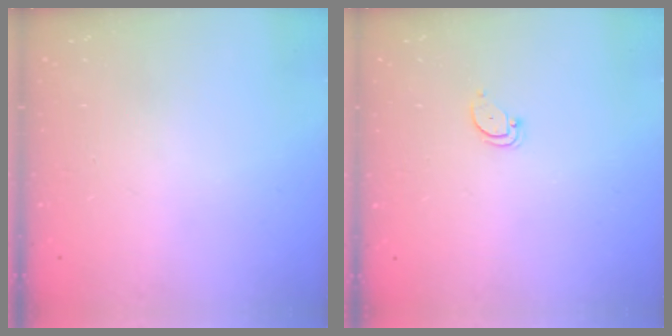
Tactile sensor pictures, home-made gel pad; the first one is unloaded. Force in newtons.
{"total": 2.6, "press": 2.6, "slide": 0.1}